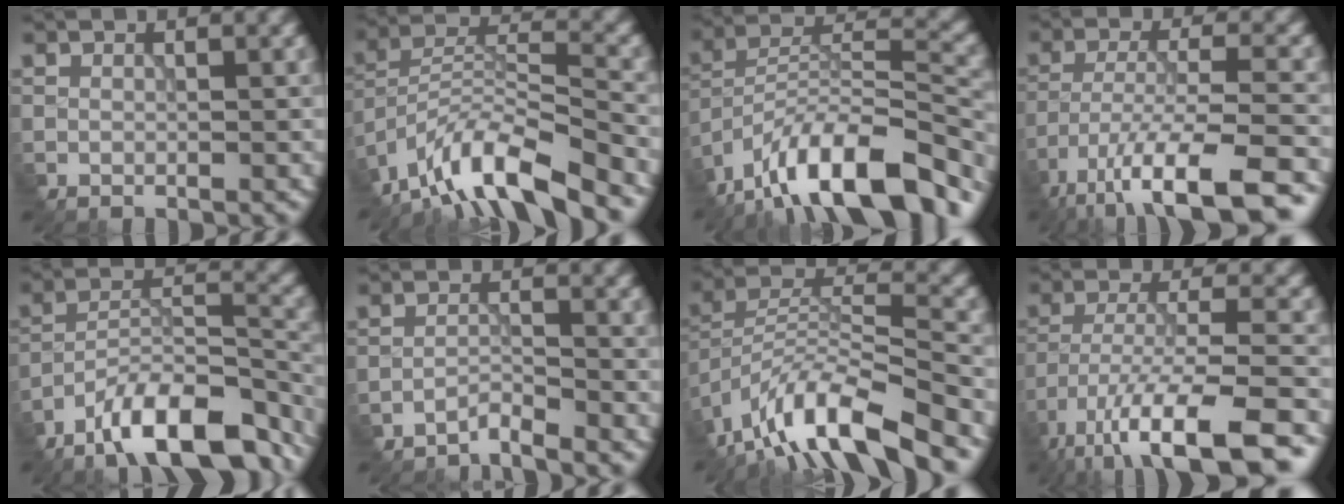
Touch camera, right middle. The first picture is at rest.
{"total": 10.2, "force": [-8.3, 2.2, 5.5], "torque": [-0.094, 0.010, -0.157]}
{"total": 14.5, "force": [-11.0, 4.9, 8.0], "torque": [-0.145, 0.021, -0.188]}
{"total": 11.2, "force": [-7.7, 2.8, 7.5], "torque": [-0.134, -0.004, -0.127]}
{"total": 11.6, "force": [-8.6, 3.6, 6.9], "torque": [-0.112, 0.009, -0.152]}
{"total": 2.1, "force": [-2.1, 0.0, 0.1], "torque": [0.005, 0.007, -0.048]}
{"total": 11.5, "force": [-8.8, 2.8, 6.8], "torque": [-0.116, 0.014, -0.167]}
{"total": 12.3, "force": [-8.4, 3.4, 8.3], "torque": [-0.158, -0.006, -0.136]}